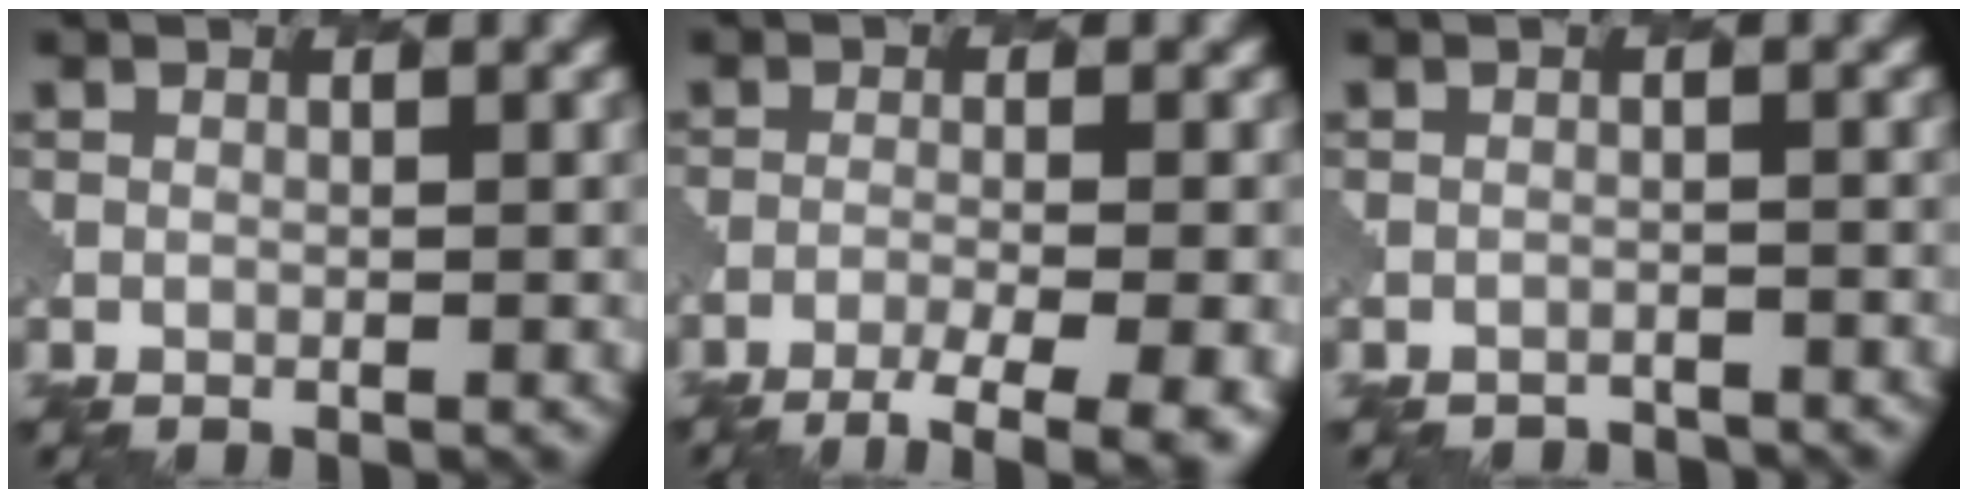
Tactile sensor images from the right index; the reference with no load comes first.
{"total": 8.1, "force": [-5.7, 2.2, 5.2], "torque": [-0.072, -0.015, -0.072]}
{"total": 2.7, "force": [-2.7, 0.4, -0.2], "torque": [0.004, 0.001, -0.037]}